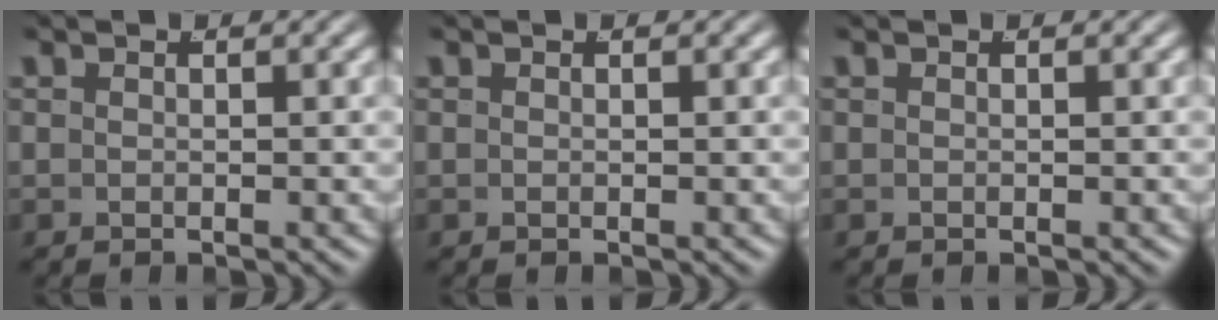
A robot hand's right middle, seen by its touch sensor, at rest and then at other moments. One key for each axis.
{"total": 0.0}
{"total": 0.0}